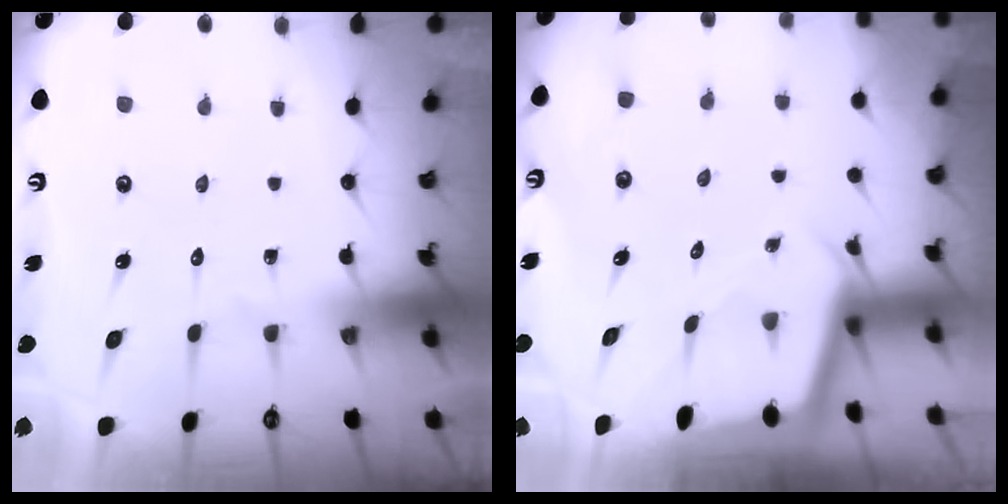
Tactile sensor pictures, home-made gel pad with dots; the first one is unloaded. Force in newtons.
{"total": 2.1, "press": 2.1, "slide": 0.1}